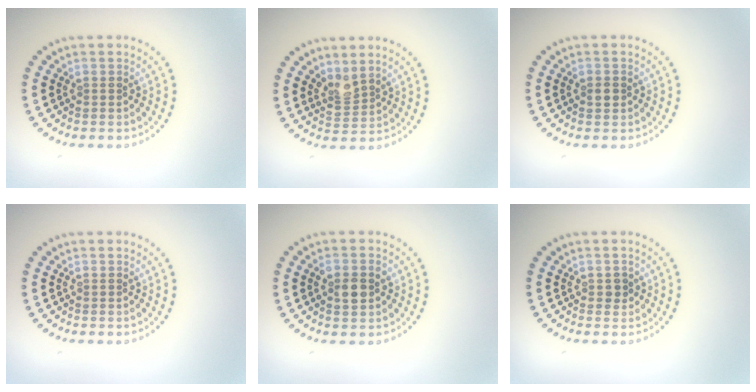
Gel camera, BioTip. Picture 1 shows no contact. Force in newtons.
{"total": 2.1, "press": 1.5, "slide": 1.4}
{"total": 1.0, "press": 1.0, "slide": 0.1}
{"total": 0.0}
{"total": 2.5, "press": 2.4, "slide": 0.3}
{"total": 1.0, "press": 0.9, "slide": 0.3}